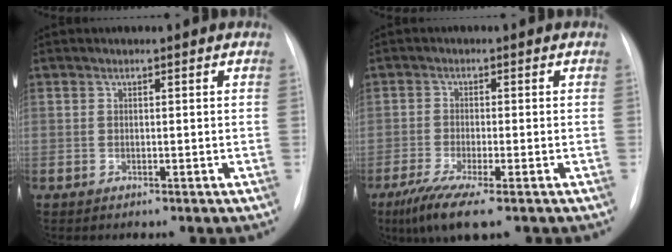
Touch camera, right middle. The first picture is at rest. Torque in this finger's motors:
{"motor_torque": [1.25, -0.89, 0.15, 0.09]}